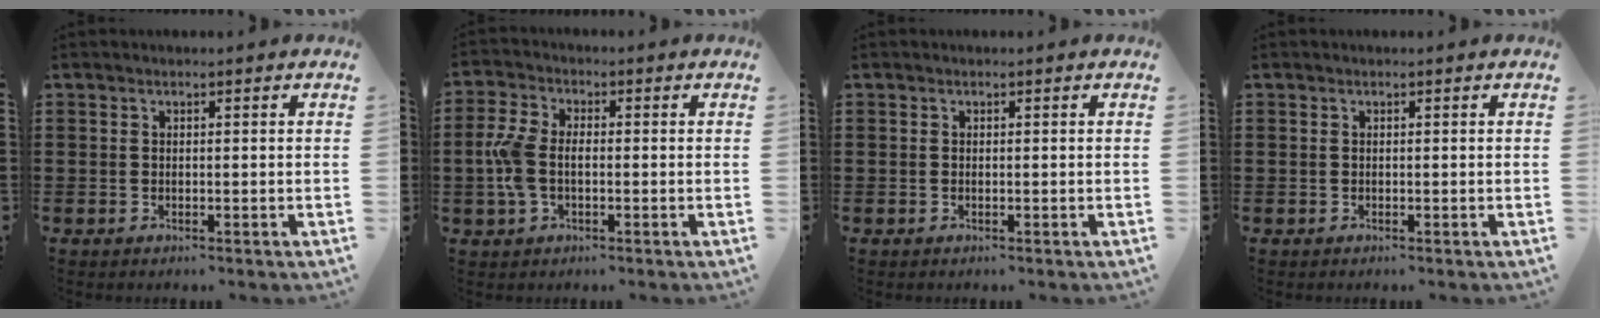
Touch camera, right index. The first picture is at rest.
{"total": 5.4, "force": [-0.8, 3.3, 4.3], "torque": [-0.116, -0.005, -0.023]}
{"total": 0.0}
{"total": 0.0}